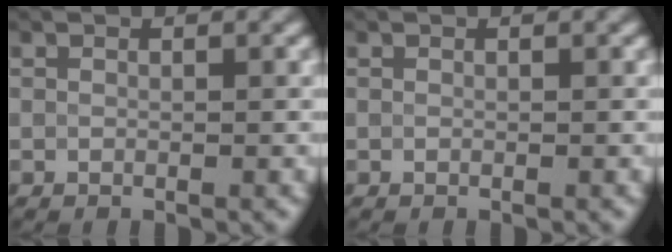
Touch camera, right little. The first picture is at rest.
{"total": 0.0}